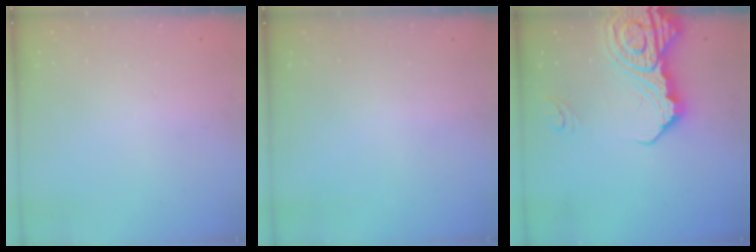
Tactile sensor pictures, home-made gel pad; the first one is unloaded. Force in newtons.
{"total": 0.0}
{"total": 19.9, "press": 19.7, "slide": 2.5}